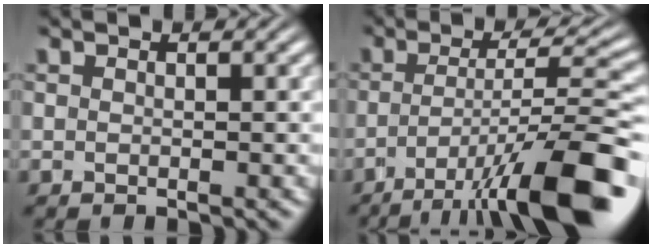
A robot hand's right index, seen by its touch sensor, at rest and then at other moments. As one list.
[{"total": 9.4, "force": [-4.6, 1.9, 7.9], "torque": [-0.102, -0.010, -0.063]}]